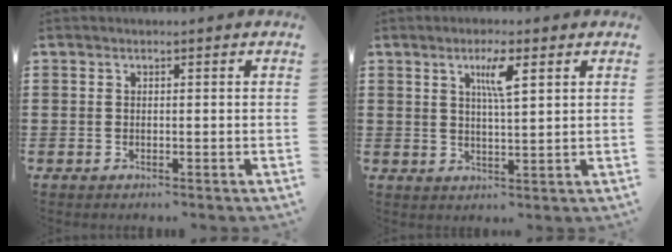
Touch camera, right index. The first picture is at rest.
{"total": 4.6, "force": [2.2, 0.7, 4.0], "torque": [-0.077, 0.005, 0.032]}